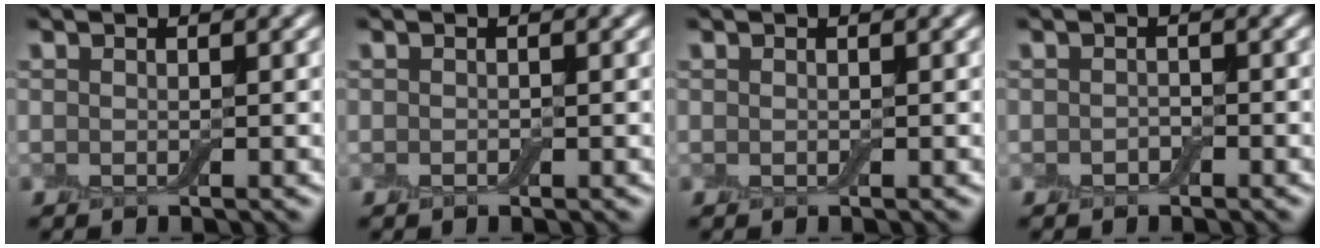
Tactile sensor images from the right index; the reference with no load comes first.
{"total": 0.0}
{"total": 0.0}
{"total": 0.7, "force": [-0.4, 0.5, 0.4], "torque": [-0.007, 0.000, -0.007]}